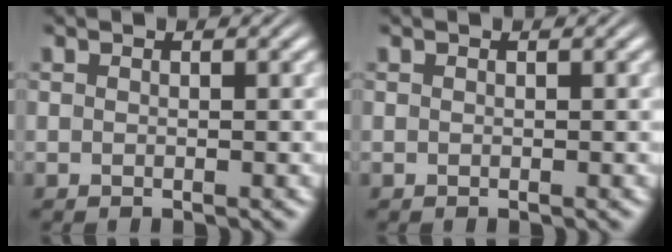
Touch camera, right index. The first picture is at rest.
{"total": 0.0}